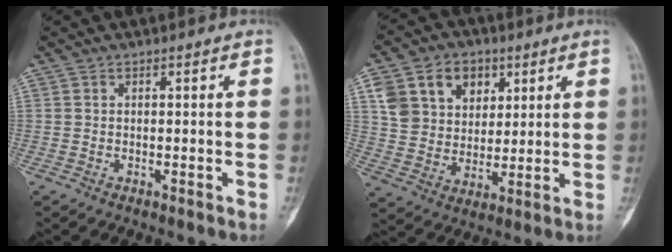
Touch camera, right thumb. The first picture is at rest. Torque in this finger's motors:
{"motor_torque": [-1.37, 1.49, 0.21, 0.33, 0.00]}